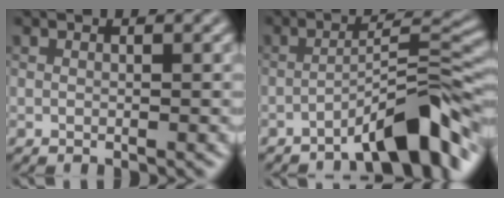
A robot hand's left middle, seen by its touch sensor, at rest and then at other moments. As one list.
[{"total": 6.5, "force": [-4.2, 0.6, 4.8], "torque": [-0.078, 0.017, -0.061]}]